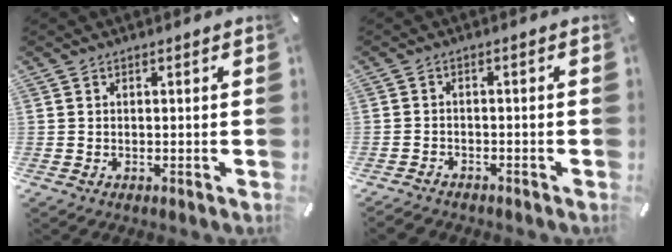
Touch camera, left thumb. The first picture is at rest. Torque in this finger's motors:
{"motor_torque": [-0.23, 0.30, 0.02, 0.08, 0.00]}